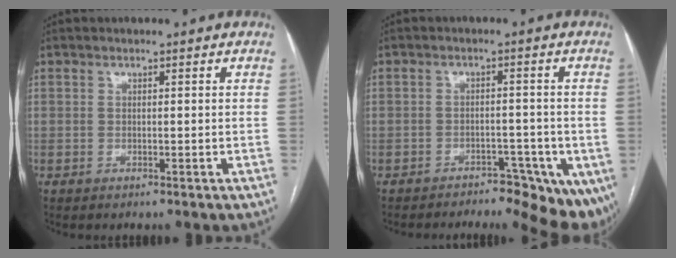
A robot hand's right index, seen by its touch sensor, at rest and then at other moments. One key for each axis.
{"total": 10.0, "fx": -6.9, "fy": 4.9, "fz": 5.4, "tx": -0.052, "ty": 0.009, "tz": -0.091}